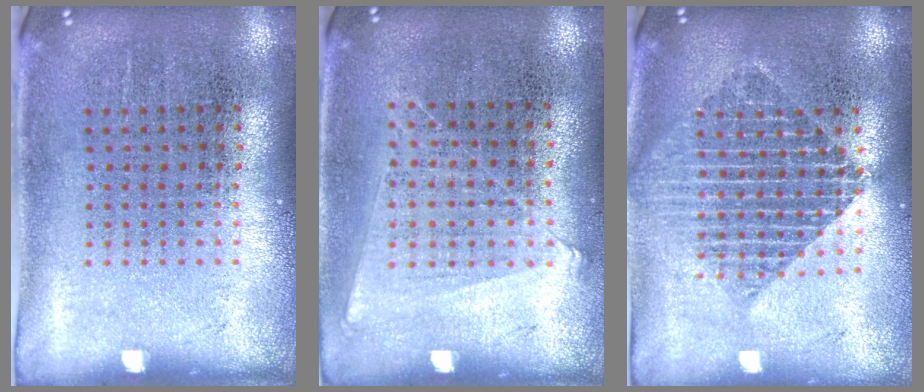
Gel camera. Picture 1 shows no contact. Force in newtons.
{"total": 1.0, "press": 0.9, "slide": 0.4}
{"total": 1.8, "press": 1.6, "slide": 1.0}